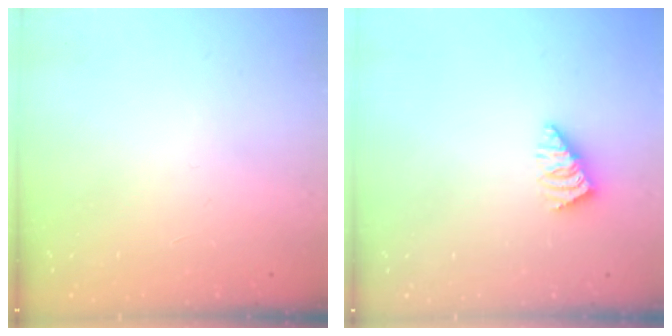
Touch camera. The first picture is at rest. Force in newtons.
{"total": 1.5, "press": 1.5, "slide": 0.3}